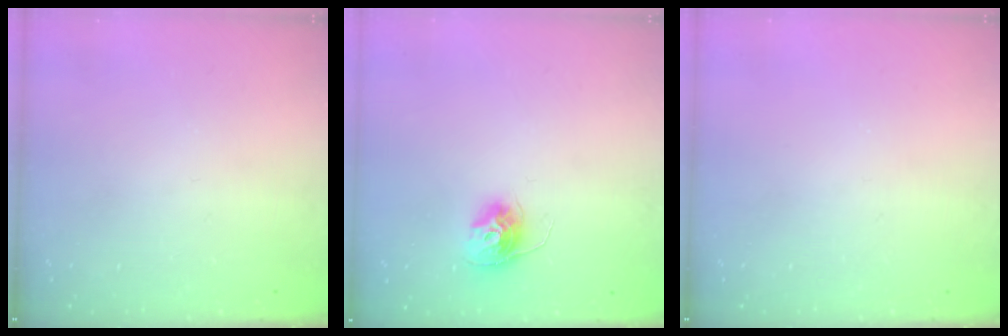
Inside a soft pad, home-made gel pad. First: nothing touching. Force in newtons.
{"total": 10.5, "press": 10.5, "slide": 0.5}
{"total": 0.0}